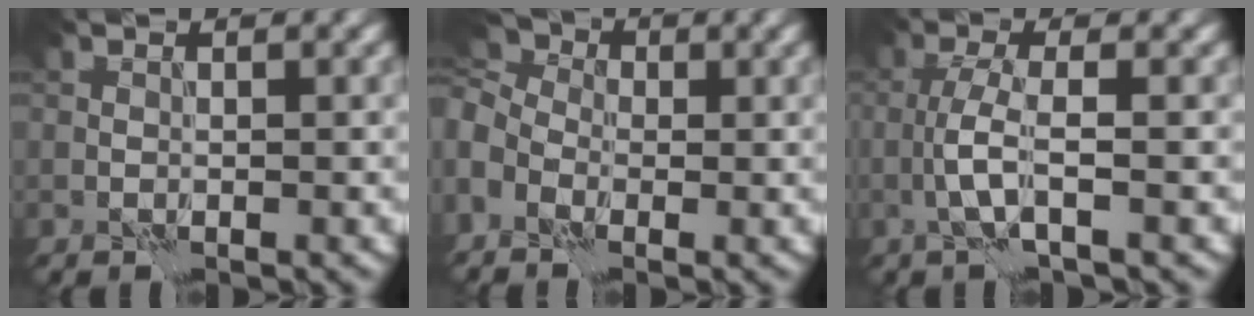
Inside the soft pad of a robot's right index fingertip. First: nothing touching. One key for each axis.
{"total": 7.1, "fx": -2.0, "fy": 5.2, "fz": 4.3, "tx": -0.113, "ty": -0.002, "tz": -0.035}
{"total": 2.9, "fx": -0.6, "fy": 0.6, "fz": 2.8, "tx": -0.065, "ty": 0.004, "tz": -0.016}